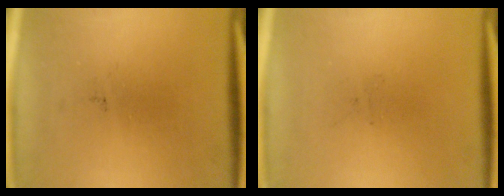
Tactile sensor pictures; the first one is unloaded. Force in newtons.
{"total": 0.0}